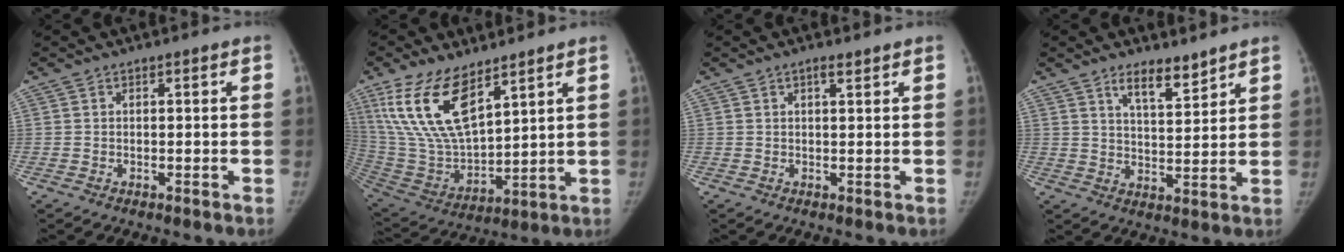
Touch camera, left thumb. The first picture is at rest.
{"total": 17.7, "force": [10.3, 7.5, 12.2], "torque": [-0.227, -0.047, 0.217]}
{"total": 1.7, "force": [1.2, 0.5, 1.2], "torque": [-0.017, -0.006, 0.019]}
{"total": 6.7, "force": [5.1, 2.1, 3.8], "torque": [-0.045, -0.042, 0.086]}